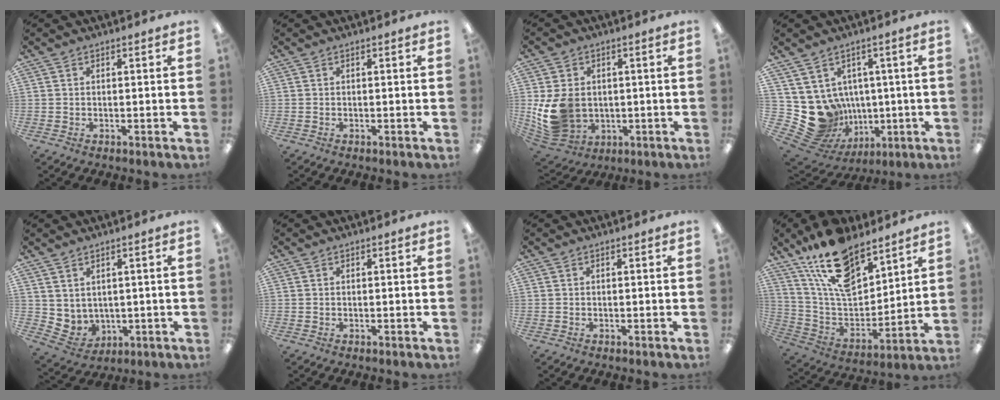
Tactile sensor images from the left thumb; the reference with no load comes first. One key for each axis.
{"total": 0.0}
{"total": 12.6, "fx": -0.4, "fy": 10.4, "fz": 7.1, "tx": -0.169, "ty": 0.001, "tz": 0.000}
{"total": 11.8, "fx": -1.3, "fy": 11.2, "fz": 3.5, "tx": -0.099, "ty": -0.027, "tz": 0.000}
{"total": 3.9, "fx": 2.6, "fy": 2.8, "fz": 0.6, "tx": -0.025, "ty": -0.019, "tz": 0.054}
{"total": 0.0}
{"total": 0.0}
{"total": 17.9, "fx": 13.3, "fy": 7.8, "fz": 9.1, "tx": -0.179, "ty": -0.070, "tz": 0.240}